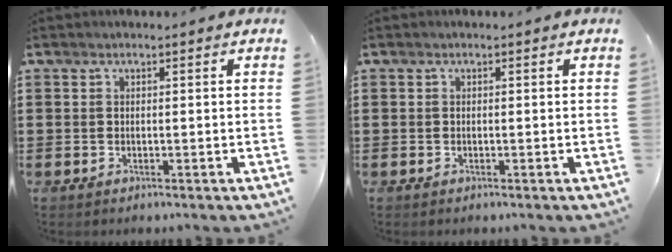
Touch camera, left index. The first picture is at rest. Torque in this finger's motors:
{"motor_torque": [0.00, 0.00, 0.00, 0.00]}